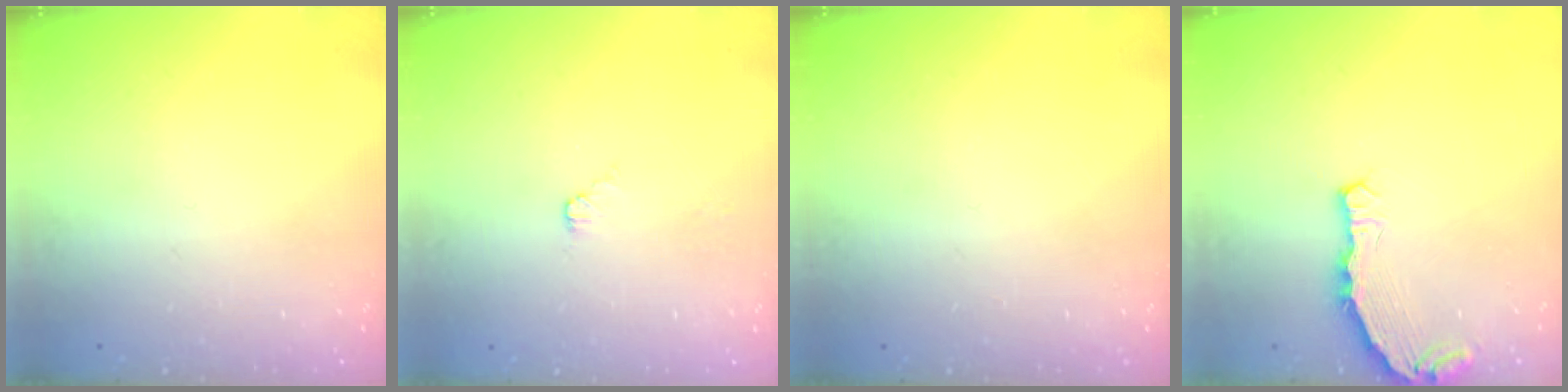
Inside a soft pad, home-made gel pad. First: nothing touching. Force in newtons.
{"total": 2.5, "press": 2.5, "slide": 0.3}
{"total": 0.0}
{"total": 6.1, "press": 5.2, "slide": 3.2}